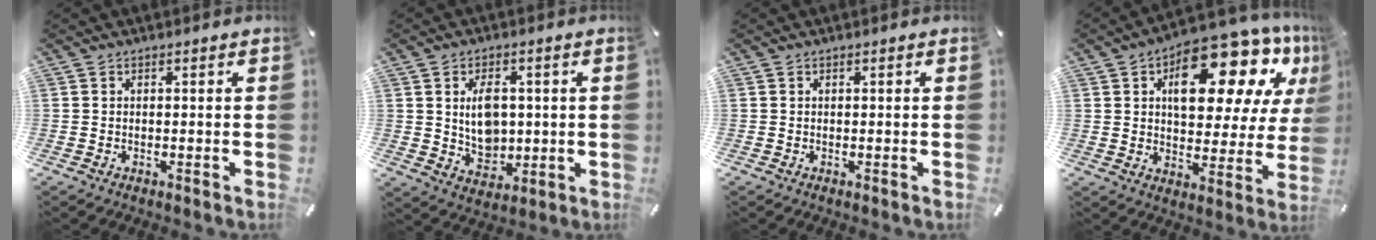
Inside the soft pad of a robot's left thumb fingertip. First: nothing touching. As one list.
[{"total": 8.4, "force": [1.1, 6.4, 5.3], "torque": [-0.078, -0.003, 0.018]}, {"total": 0.0}, {"total": 20.7, "force": [10.7, 10.4, 14.4], "torque": [-0.189, -0.068, 0.173]}]